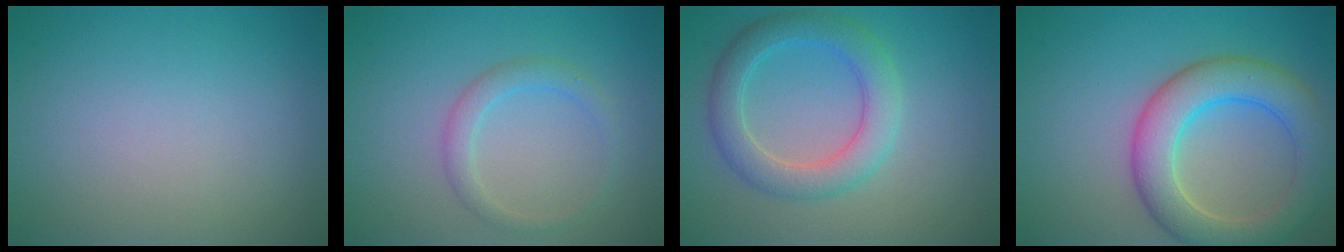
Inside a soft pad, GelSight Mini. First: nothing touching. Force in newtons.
{"total": 2.0, "press": 2.0, "slide": 0.0}
{"total": 4.4, "press": 4.4, "slide": 0.4}
{"total": 6.8, "press": 6.7, "slide": 0.3}